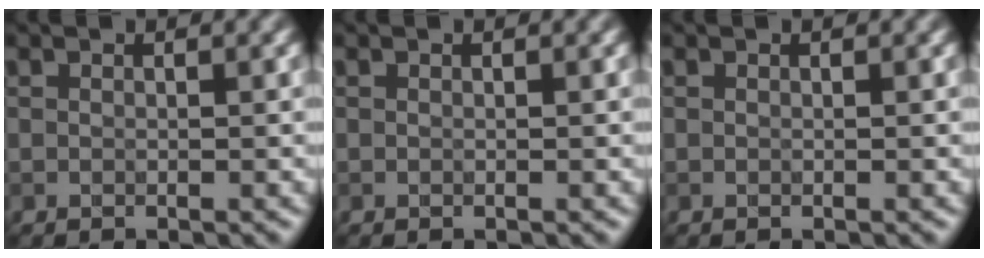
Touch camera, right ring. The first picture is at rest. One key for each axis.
{"total": 0.0}
{"total": 0.0}